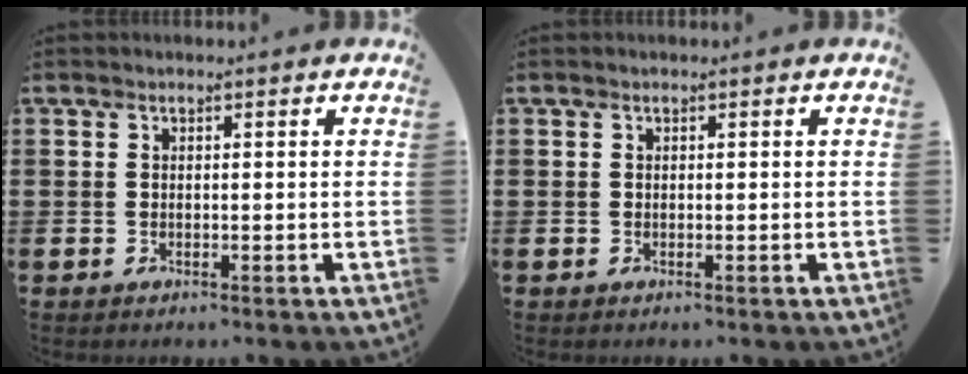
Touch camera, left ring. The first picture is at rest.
{"total": 0.0}